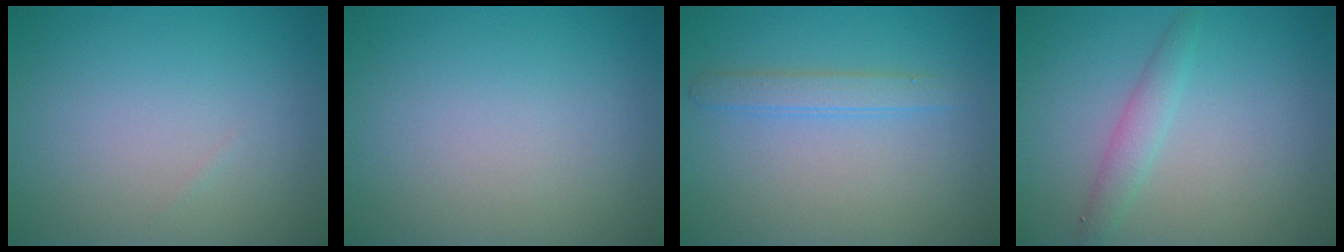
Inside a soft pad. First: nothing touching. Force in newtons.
{"total": 0.0}
{"total": 1.8, "press": 1.8, "slide": 0.1}
{"total": 1.9, "press": 1.9, "slide": 0.1}